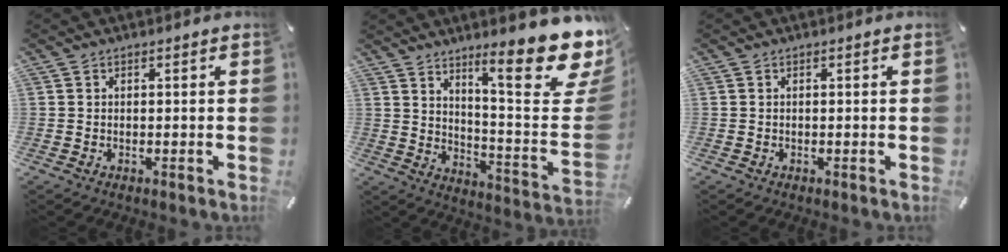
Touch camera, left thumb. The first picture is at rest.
{"total": 21.6, "force": [14.2, 5.6, 15.3], "torque": [-0.217, -0.107, 0.226]}
{"total": 0.0}